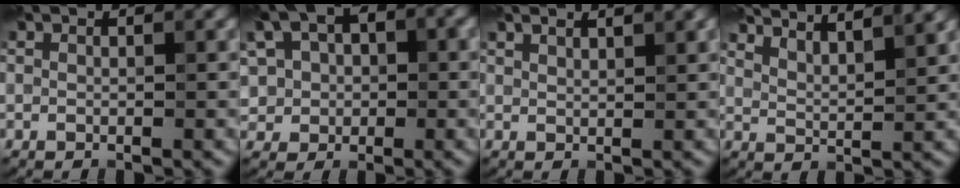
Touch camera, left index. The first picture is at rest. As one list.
[{"total": 7.4, "force": [1.5, 5.7, 4.5], "torque": [-0.082, 0.023, 0.010]}, {"total": 1.9, "force": [1.5, 0.4, 1.1], "torque": [-0.009, 0.000, 0.020]}, {"total": 7.6, "force": [6.4, 2.1, 3.6], "torque": [-0.039, 0.026, 0.069]}]